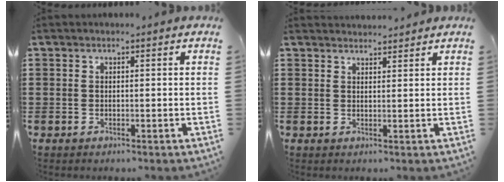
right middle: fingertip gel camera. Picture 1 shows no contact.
{"total": 1.9, "force": [1.9, 0.2, 0.0], "torque": [-0.005, 0.004, 0.037]}